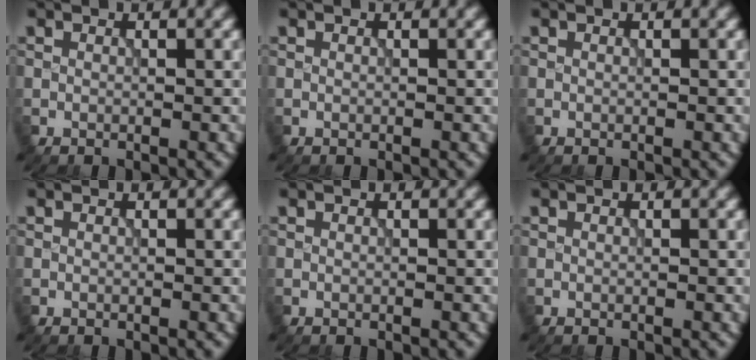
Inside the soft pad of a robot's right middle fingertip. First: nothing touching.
{"total": 0.0}
{"total": 0.0}
{"total": 0.0}
{"total": 0.0}
{"total": 0.0}